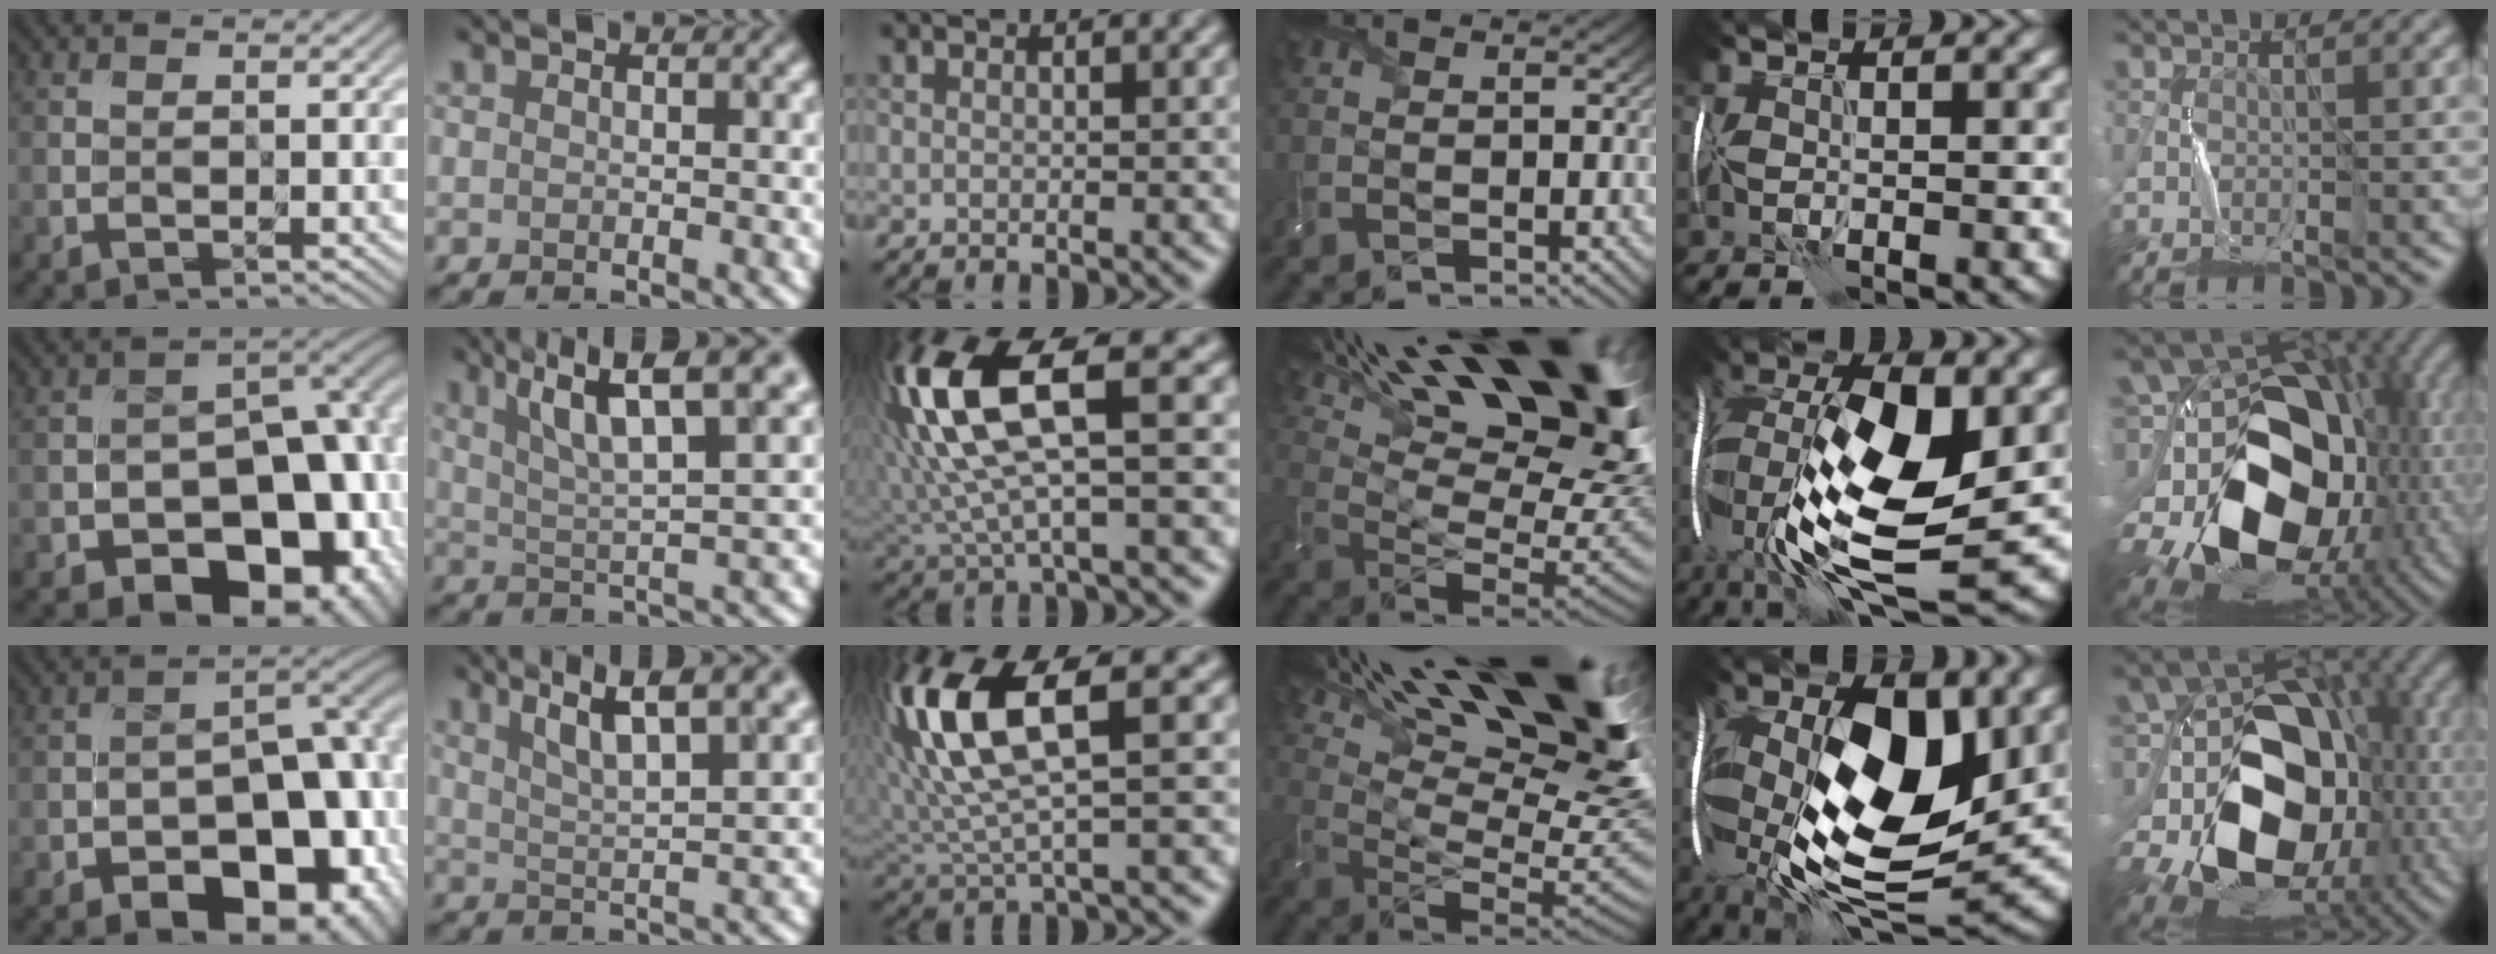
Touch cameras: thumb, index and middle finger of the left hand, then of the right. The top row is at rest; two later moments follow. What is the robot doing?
{"motion": "wrap", "object": "ribbon"}